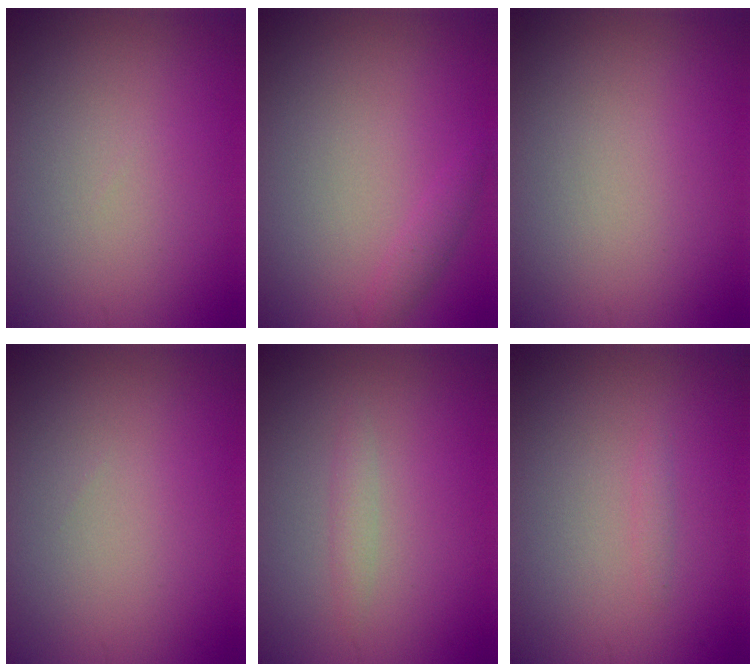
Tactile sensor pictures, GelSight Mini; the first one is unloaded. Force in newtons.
{"total": 1.2, "press": 1.2, "slide": 0.1}
{"total": 0.0}
{"total": 0.0}
{"total": 1.1, "press": 1.1, "slide": 0.1}
{"total": 0.6, "press": 0.6, "slide": 0.1}